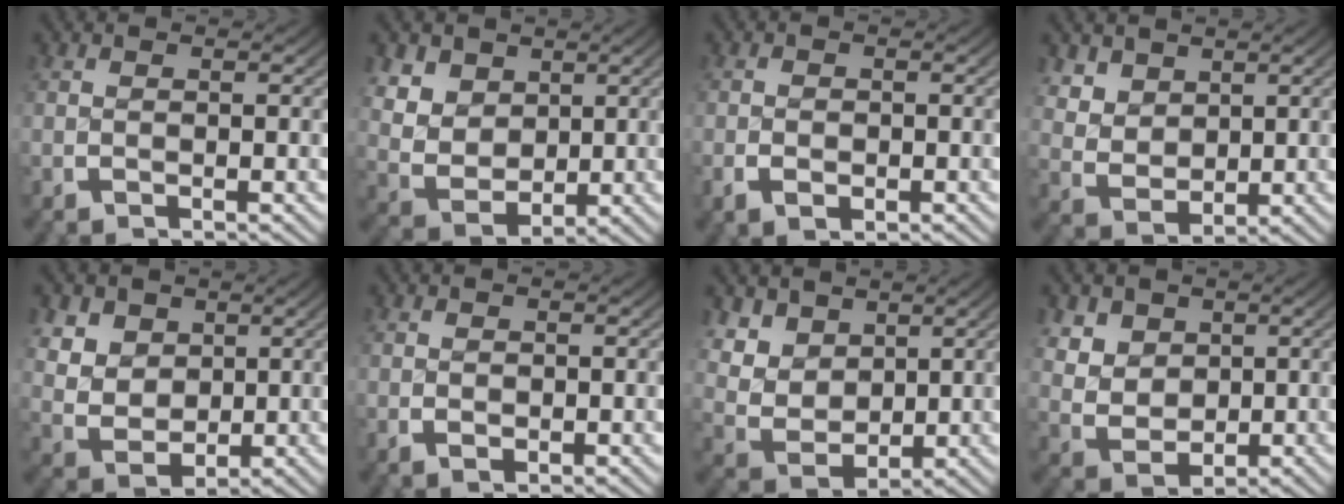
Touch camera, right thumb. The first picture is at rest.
{"total": 8.7, "force": [0.9, 7.2, 4.9], "torque": [-0.127, -0.047, 0.032]}
{"total": 1.8, "force": [-0.7, 1.4, 1.0], "torque": [-0.019, -0.008, -0.011]}
{"total": 4.7, "force": [1.2, 3.8, 2.5], "torque": [-0.065, -0.031, 0.037]}
{"total": 7.8, "force": [0.7, 6.4, 4.4], "torque": [-0.113, -0.049, 0.030]}
{"total": 1.3, "force": [-0.2, 1.0, 0.8], "torque": [-0.016, -0.006, 0.002]}
{"total": 7.9, "force": [1.1, 6.5, 4.4], "torque": [-0.119, -0.038, 0.031]}
{"total": 6.5, "force": [0.3, 5.4, 3.6], "torque": [-0.091, -0.042, 0.025]}